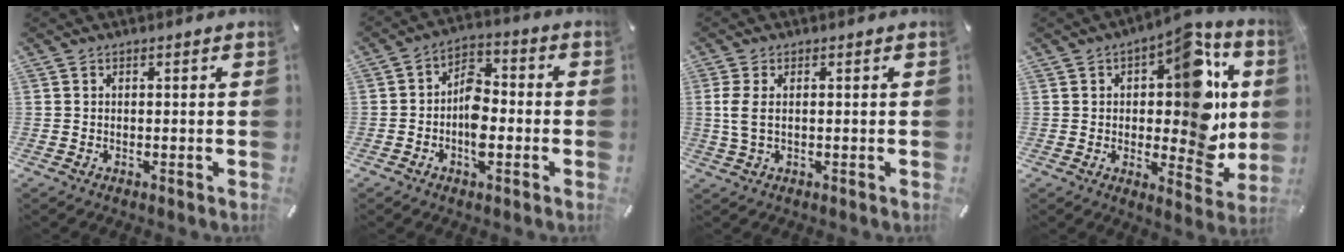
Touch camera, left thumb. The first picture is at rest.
{"total": 7.9, "force": [-2.3, 4.6, 5.9], "torque": [-0.108, 0.012, -0.042]}
{"total": 4.0, "force": [0.4, 1.6, 3.6], "torque": [-0.084, 0.000, 0.003]}
{"total": 18.6, "force": [3.7, 9.8, 15.4], "torque": [-0.171, -0.033, 0.057]}